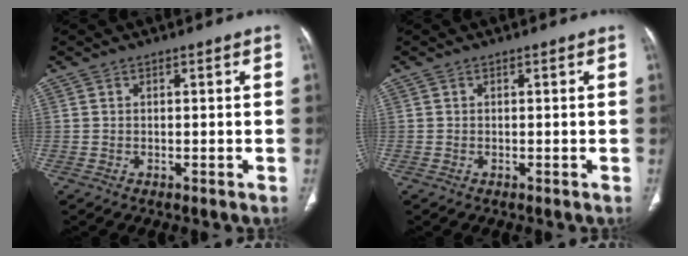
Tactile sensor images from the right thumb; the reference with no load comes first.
{"total": 0.0}